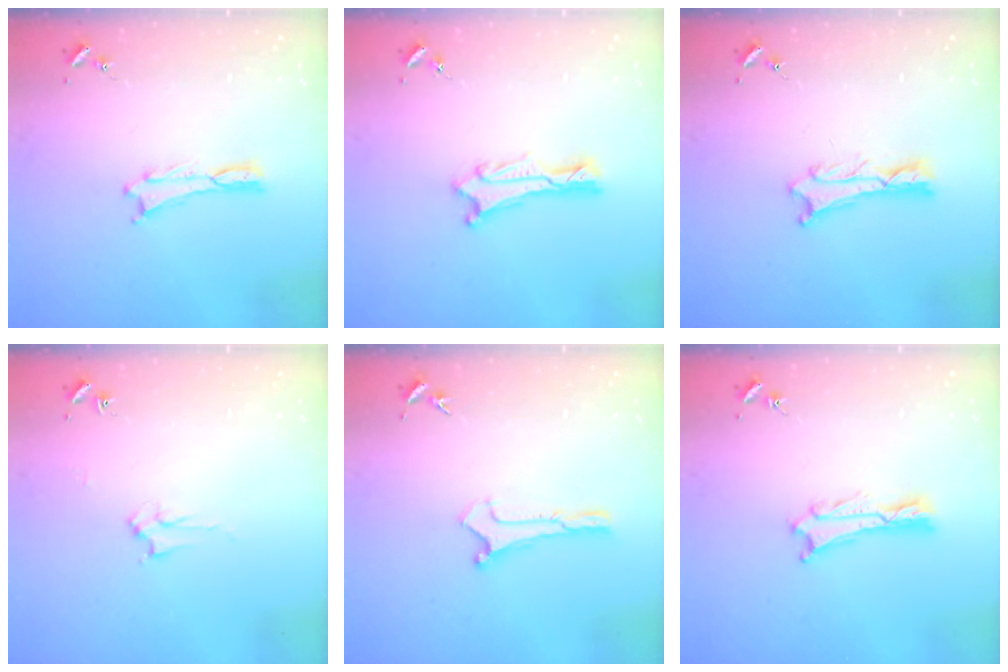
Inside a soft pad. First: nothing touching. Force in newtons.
{"total": 1.3, "press": 1.3, "slide": 0.1}
{"total": 1.2, "press": 1.2, "slide": 0.2}
{"total": 2.8, "press": 2.8, "slide": 0.4}
{"total": 0.0}
{"total": 1.2, "press": 1.2, "slide": 0.2}